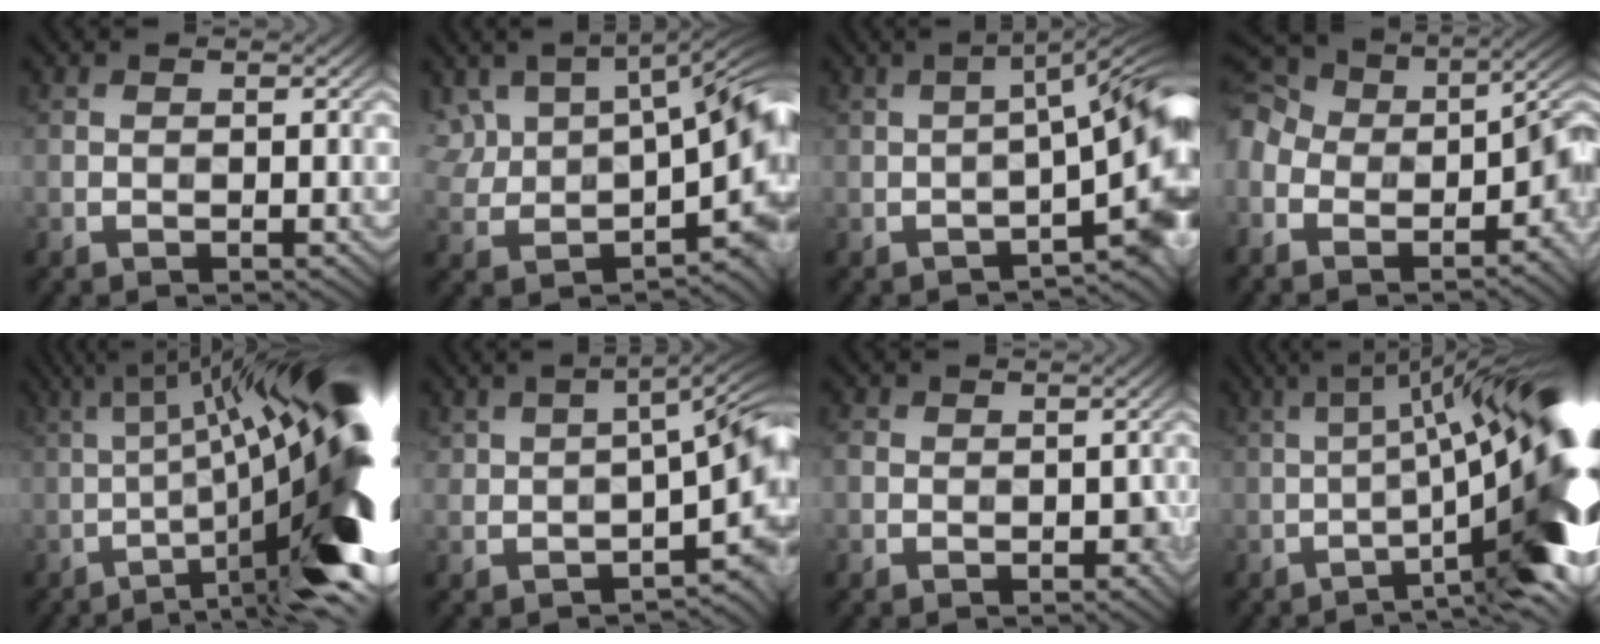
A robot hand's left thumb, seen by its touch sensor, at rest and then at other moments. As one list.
[{"total": 13.5, "force": [1.3, 7.5, 11.2], "torque": [-0.187, -0.008, 0.028]}, {"total": 8.6, "force": [-2.7, 1.7, 7.9], "torque": [-0.102, 0.011, -0.043]}, {"total": 16.7, "force": [-5.0, 12.2, 10.3], "torque": [-0.232, -0.031, -0.067]}, {"total": 20.6, "force": [-2.9, 4.9, 19.8], "torque": [-0.239, 0.012, -0.051]}, {"total": 7.3, "force": [-1.3, 2.4, 6.8], "torque": [-0.098, 0.002, -0.020]}, {"total": 3.2, "force": [-0.8, 2.4, 1.8], "torque": [-0.032, -0.009, -0.016]}, {"total": 16.0, "force": [-3.3, 3.4, 15.3], "torque": [-0.174, 0.013, -0.038]}]